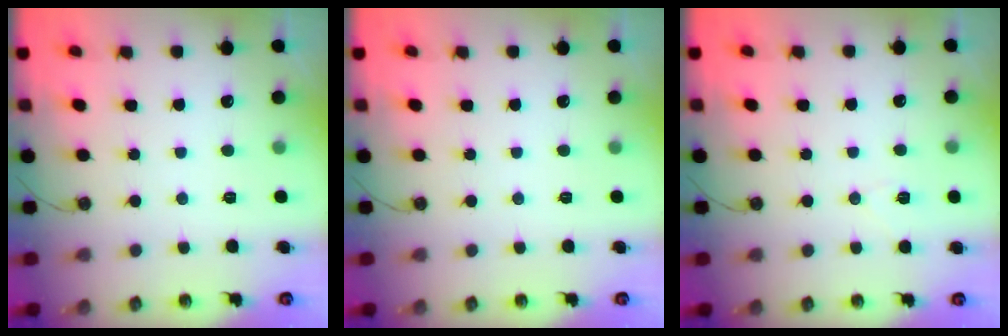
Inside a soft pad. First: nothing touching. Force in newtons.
{"total": 0.0}
{"total": 6.3, "press": 5.6, "slide": 2.9}